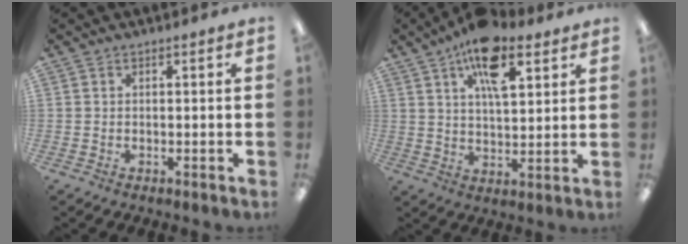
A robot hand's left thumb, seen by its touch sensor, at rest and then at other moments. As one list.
[{"total": 13.7, "force": [7.8, 6.3, 9.4], "torque": [-0.146, -0.026, 0.133]}]